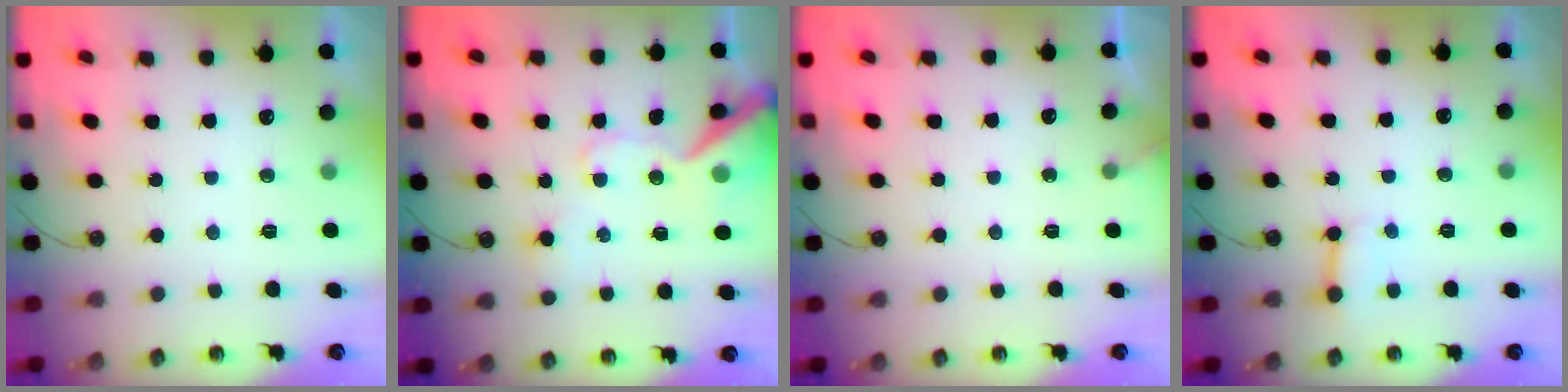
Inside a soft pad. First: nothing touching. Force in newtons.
{"total": 13.9, "press": 13.8, "slide": 1.7}
{"total": 2.2, "press": 2.2, "slide": 0.1}
{"total": 3.6, "press": 3.6, "slide": 0.1}